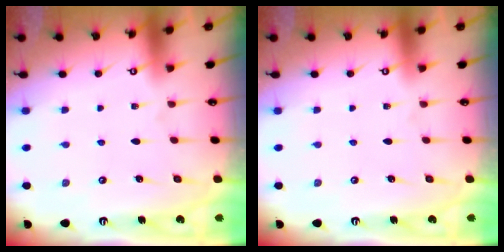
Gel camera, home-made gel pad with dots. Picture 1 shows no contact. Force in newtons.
{"total": 0.0}